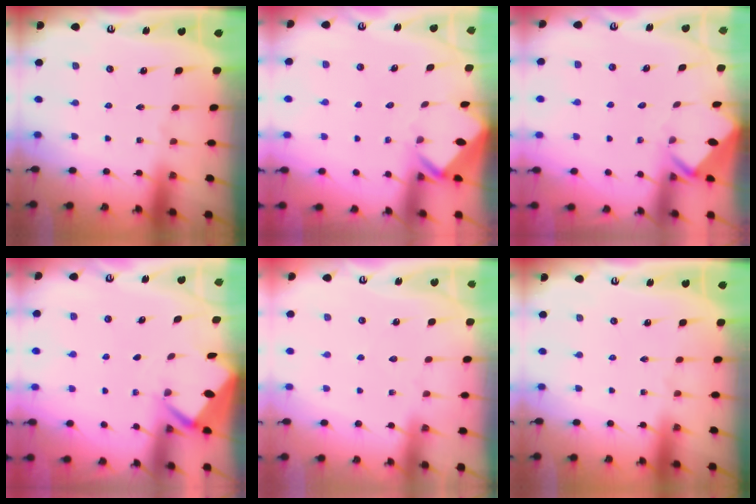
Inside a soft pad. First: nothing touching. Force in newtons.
{"total": 2.5, "press": 2.4, "slide": 0.3}
{"total": 3.6, "press": 3.6, "slide": 0.3}
{"total": 2.6, "press": 2.6, "slide": 0.3}
{"total": 2.3, "press": 2.3, "slide": 0.3}
{"total": 0.0}